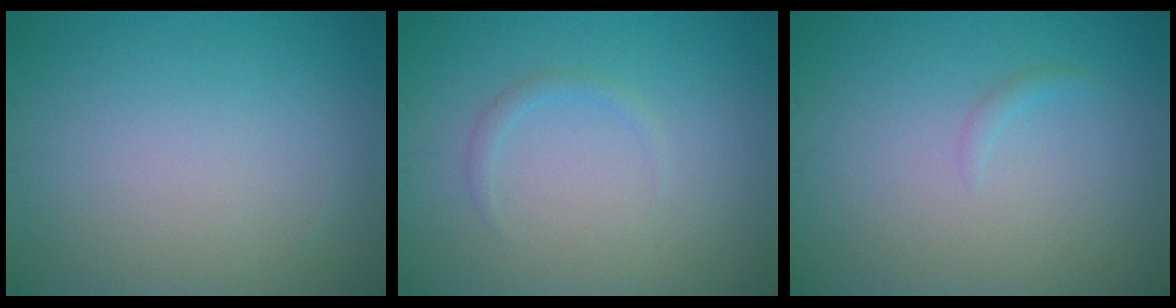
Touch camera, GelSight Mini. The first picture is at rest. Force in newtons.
{"total": 0.9, "press": 0.9, "slide": 0.1}
{"total": 0.6, "press": 0.6, "slide": 0.1}